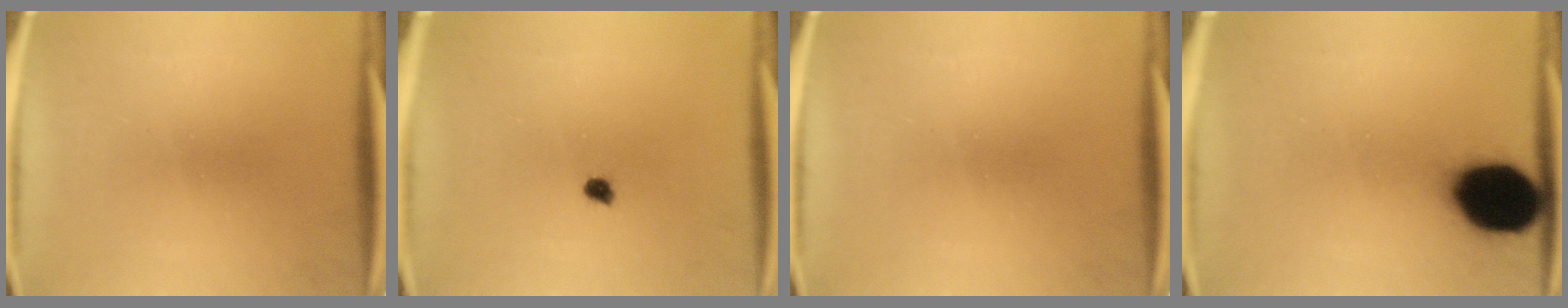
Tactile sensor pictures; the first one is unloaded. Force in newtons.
{"total": 1.4}
{"total": 0.0}
{"total": 18.1}